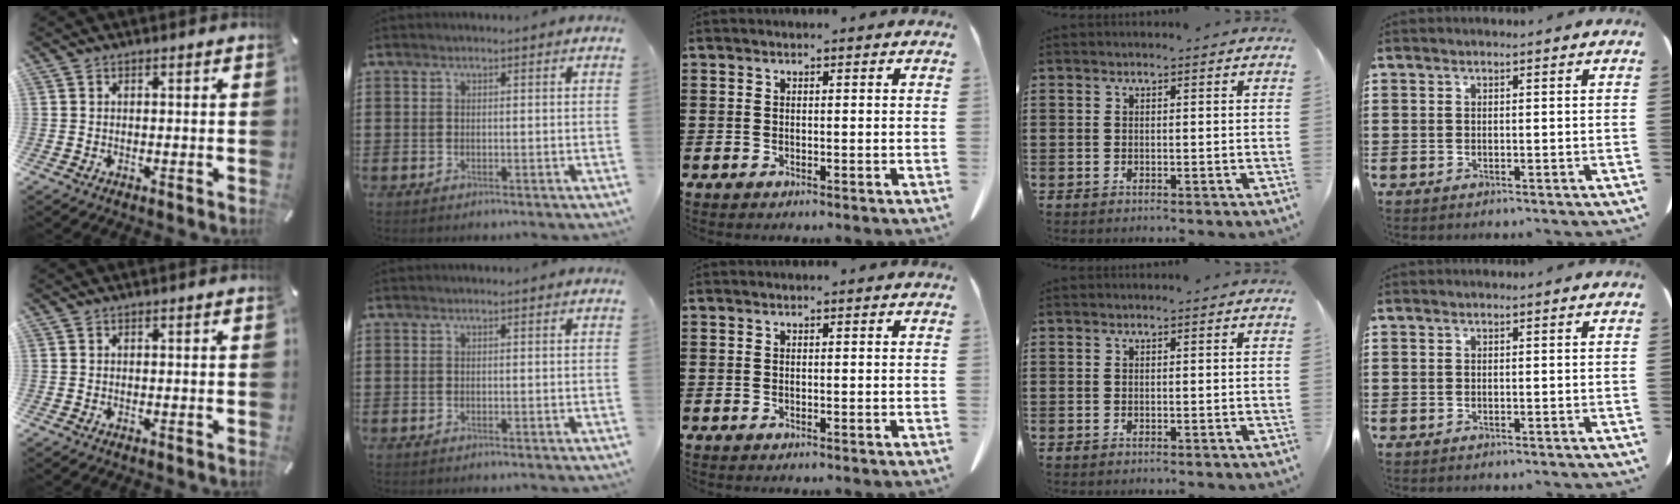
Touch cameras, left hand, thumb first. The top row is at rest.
{}